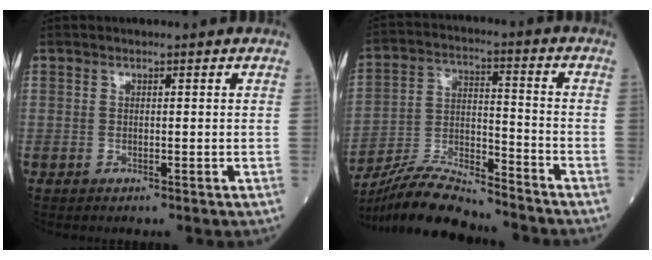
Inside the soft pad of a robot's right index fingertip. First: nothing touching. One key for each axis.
{"total": 13.4, "fx": -12.6, "fy": 1.1, "fz": 4.3, "tx": -0.082, "ty": 0.006, "tz": -0.232}